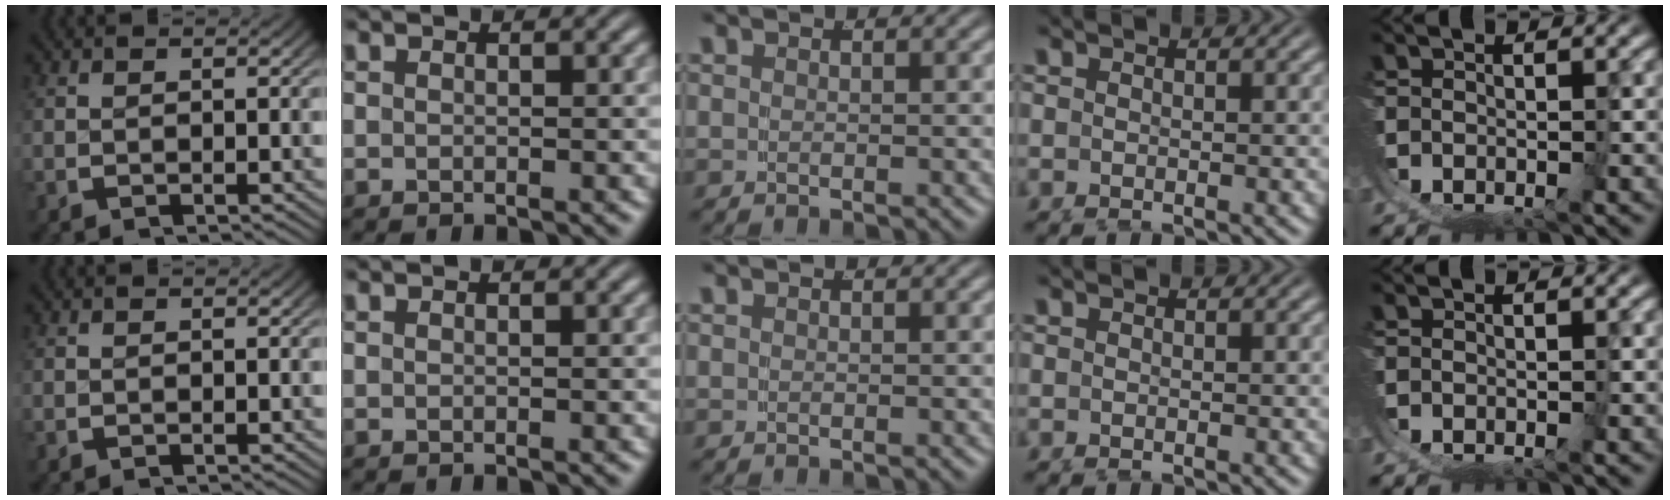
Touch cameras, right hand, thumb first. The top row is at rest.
{}